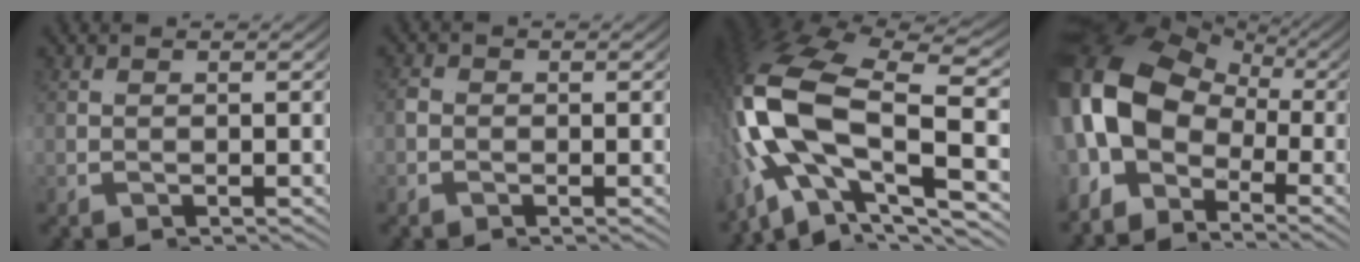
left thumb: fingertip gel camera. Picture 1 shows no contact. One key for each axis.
{"total": 1.3, "fx": -0.8, "fy": 1.0, "fz": -0.4, "tx": -0.005, "ty": -0.008, "tz": -0.014}
{"total": 11.0, "fx": -0.7, "fy": 5.6, "fz": 9.4, "tx": -0.226, "ty": 0.006, "tz": -0.021}
{"total": 10.8, "fx": 1.1, "fy": 6.9, "fz": 8.3, "tx": -0.143, "ty": 0.020, "tz": -0.003}